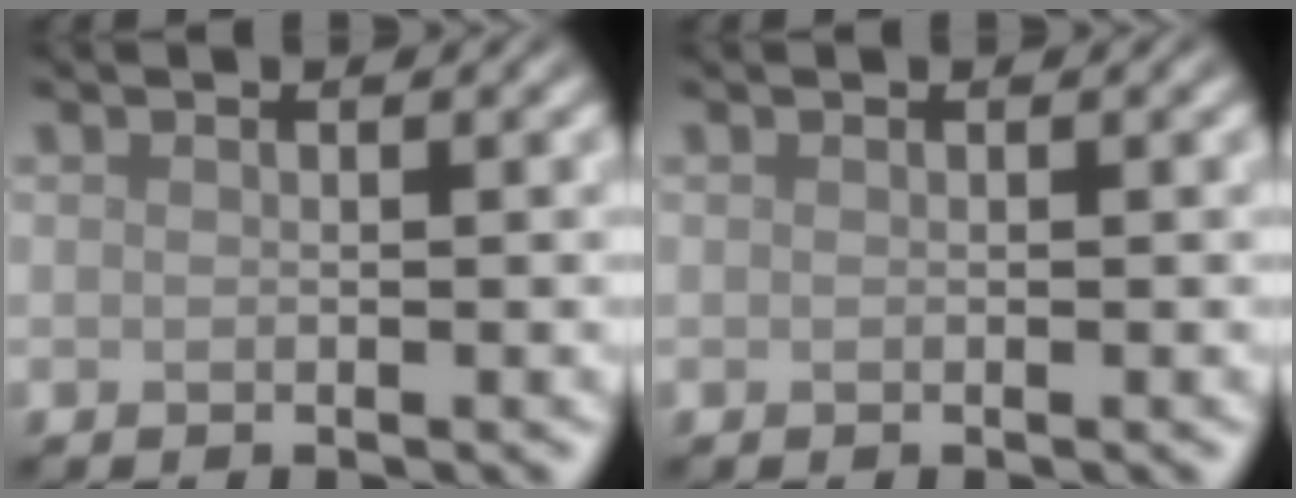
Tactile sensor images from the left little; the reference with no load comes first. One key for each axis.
{"total": 0.0}